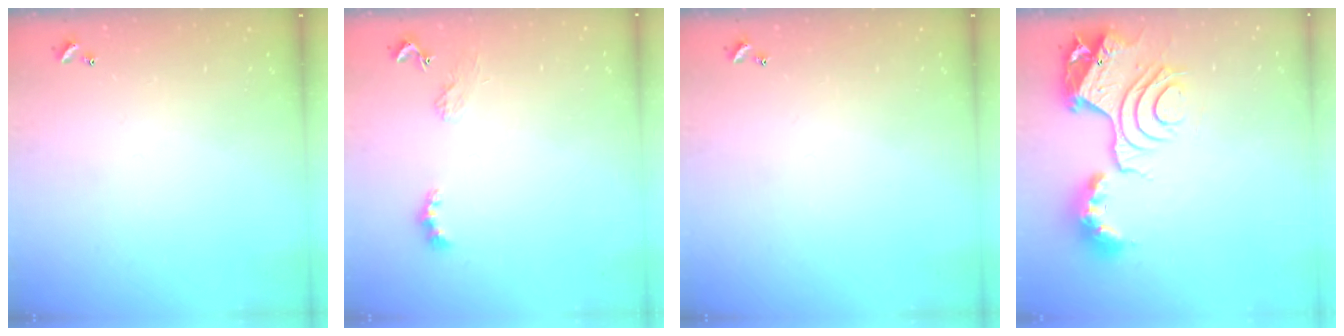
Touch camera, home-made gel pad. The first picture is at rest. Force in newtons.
{"total": 2.4, "press": 2.3, "slide": 0.5}
{"total": 0.0}
{"total": 14.1, "press": 14.0, "slide": 1.8}